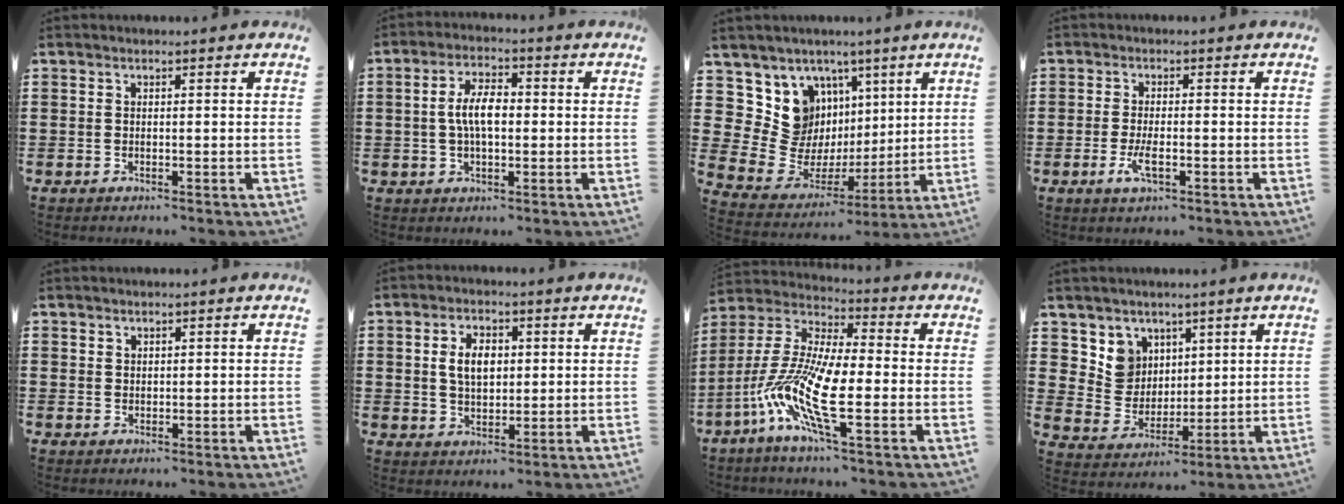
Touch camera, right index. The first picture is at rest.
{"total": 6.0, "force": [-0.1, 2.7, 5.3], "torque": [-0.106, 0.006, -0.006]}
{"total": 11.1, "force": [3.4, 10.3, 2.4], "torque": [-0.075, -0.038, 0.078]}
{"total": 3.5, "force": [-1.1, 1.0, 3.1], "torque": [-0.065, -0.004, -0.024]}
{"total": 1.1, "force": [0.9, 0.7, 0.1], "torque": [-0.003, 0.001, 0.019]}
{"total": 5.0, "force": [0.8, 3.1, 3.8], "torque": [-0.081, 0.007, 0.007]}
{"total": 13.6, "force": [-4.2, 3.3, 12.5], "torque": [-0.293, -0.020, -0.090]}
{"total": 7.0, "force": [3.7, 6.0, 0.5], "torque": [-0.051, -0.011, 0.074]}